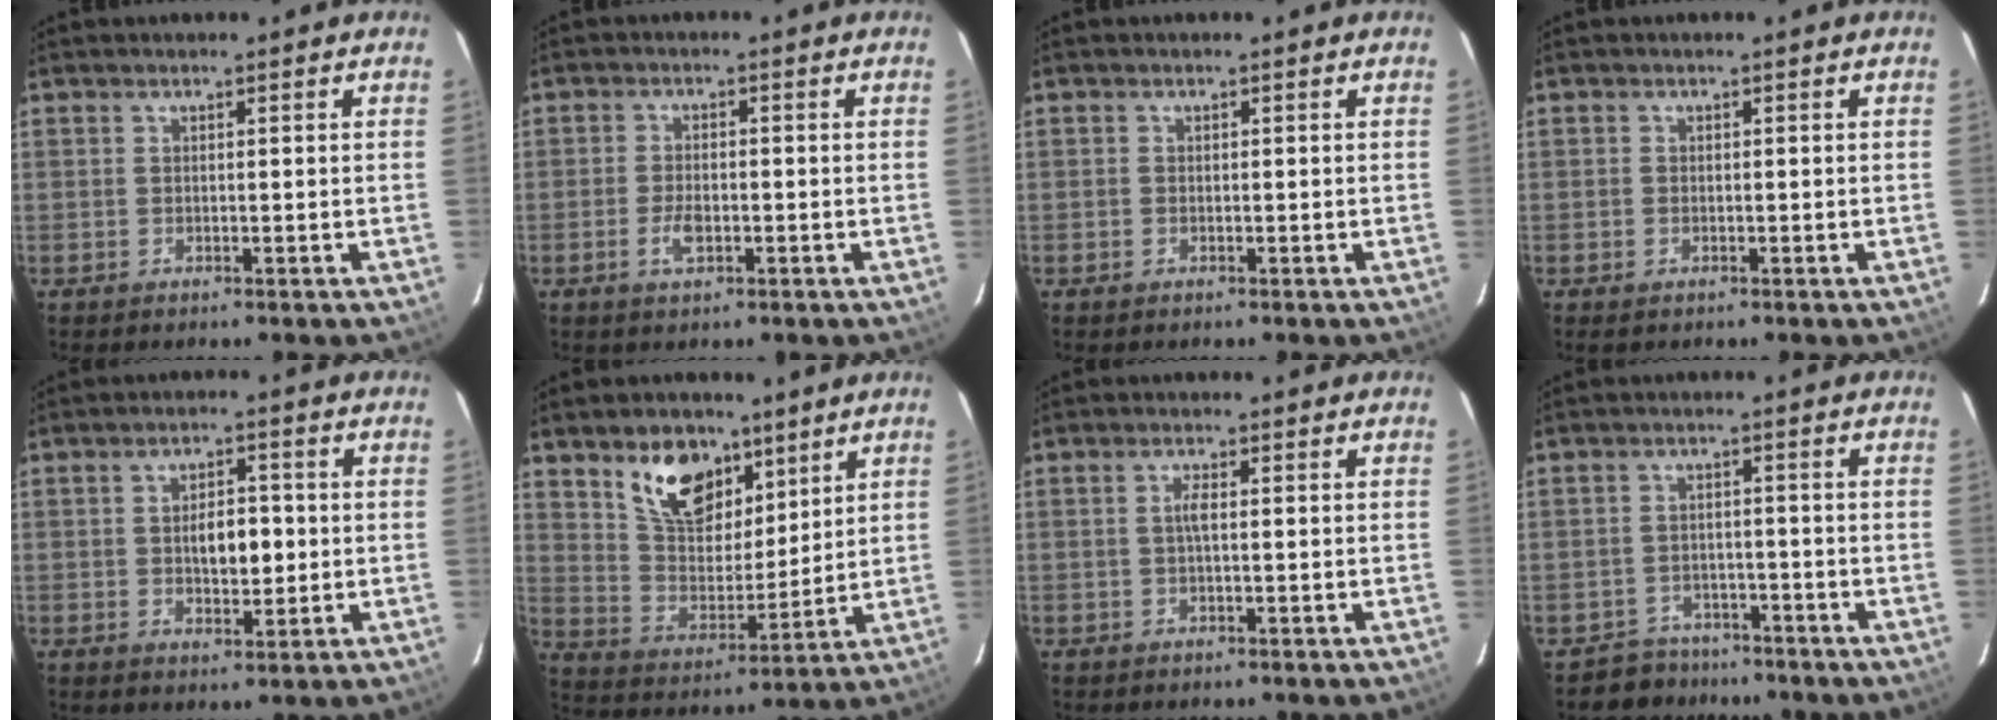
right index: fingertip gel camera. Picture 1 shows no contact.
{"total": 3.6, "force": [-1.4, 1.8, 2.8], "torque": [-0.060, 0.000, -0.025]}
{"total": 0.5, "force": [-0.3, 0.4, 0.1], "torque": [0.001, 0.001, -0.006]}
{"total": 1.1, "force": [-0.6, 0.8, 0.3], "torque": [-0.005, 0.000, -0.008]}
{"total": 6.0, "force": [-0.2, 3.1, 5.1], "torque": [-0.089, 0.004, 0.003]}
{"total": 13.4, "force": [8.2, 7.6, 7.4], "torque": [-0.133, 0.010, 0.157]}
{"total": 1.7, "force": [0.0, 0.3, 1.7], "torque": [-0.034, 0.002, -0.002]}
{"total": 5.2, "force": [-4.0, 3.3, -0.5], "torque": [-0.001, 0.022, -0.062]}